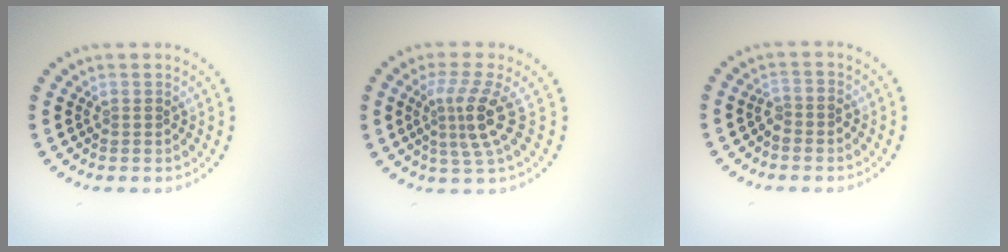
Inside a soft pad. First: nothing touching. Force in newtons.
{"total": 3.6, "press": 2.6, "slide": 2.5}
{"total": 1.3, "press": 1.0, "slide": 0.7}